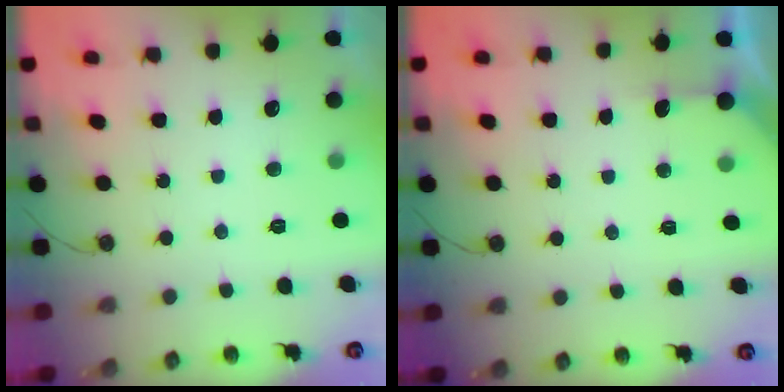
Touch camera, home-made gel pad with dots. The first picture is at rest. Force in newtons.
{"total": 2.5, "press": 2.5, "slide": 0.2}